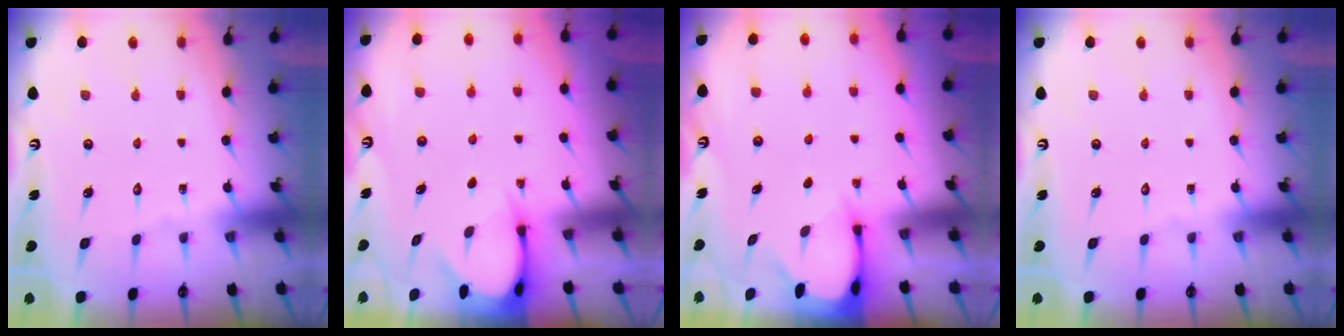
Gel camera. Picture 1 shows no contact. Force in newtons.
{"total": 3.4, "press": 3.4, "slide": 0.3}
{"total": 2.4, "press": 2.4, "slide": 0.3}
{"total": 0.0}